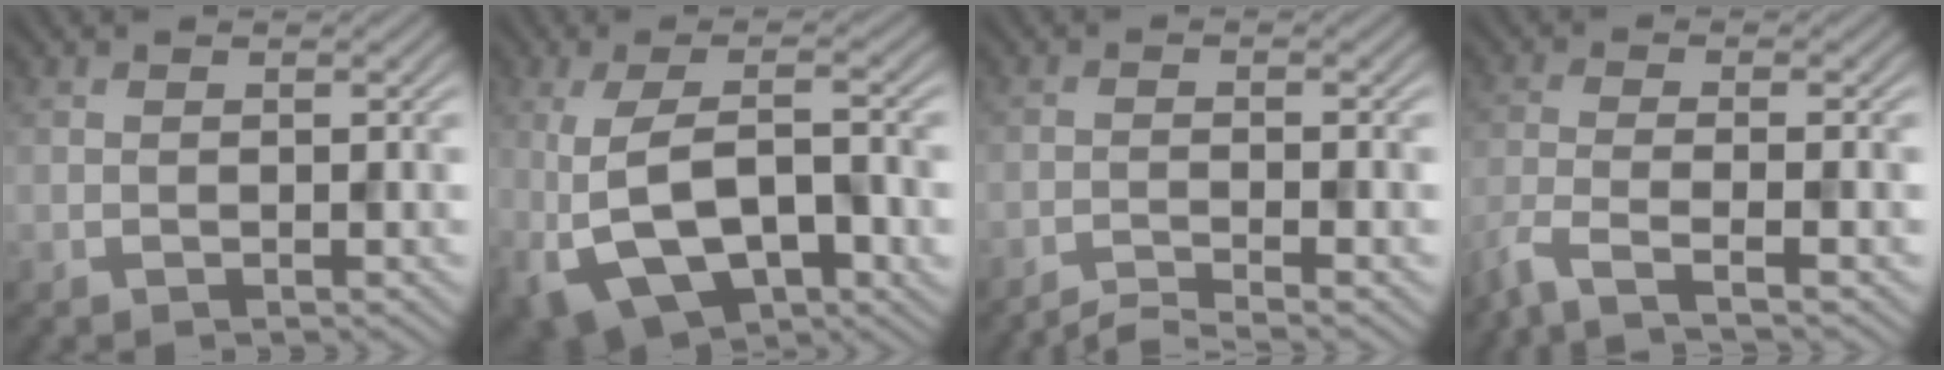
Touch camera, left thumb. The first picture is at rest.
{"total": 12.6, "force": [-4.1, 5.3, 10.7], "torque": [-0.207, -0.011, -0.059]}
{"total": 3.4, "force": [-2.8, 0.3, 1.9], "torque": [-0.021, 0.002, -0.067]}
{"total": 5.4, "force": [-3.8, 0.9, 3.7], "torque": [-0.069, -0.008, -0.092]}